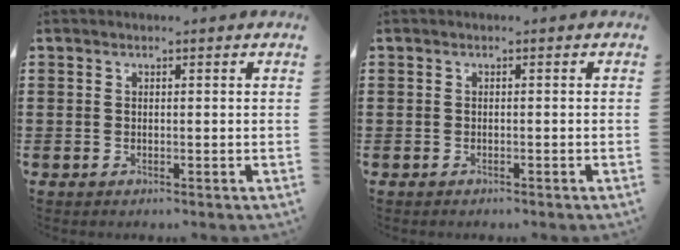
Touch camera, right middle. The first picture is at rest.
{"total": 0.0}